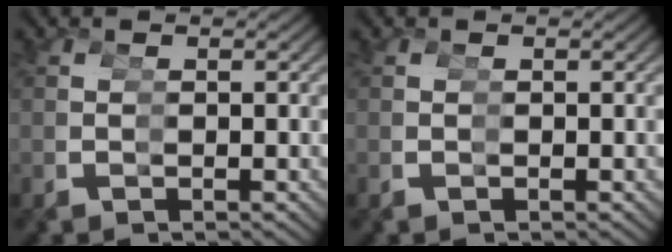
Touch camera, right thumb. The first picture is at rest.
{"total": 0.0}